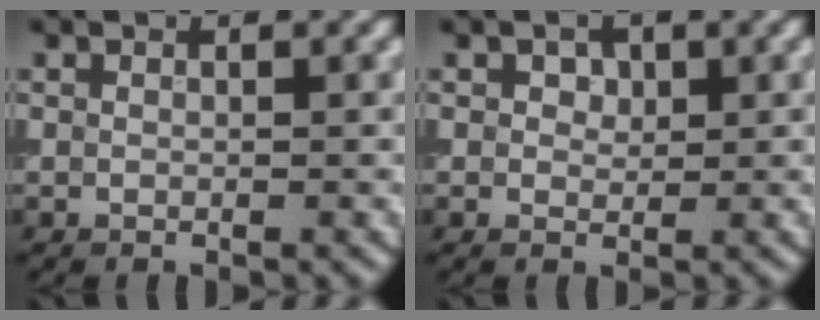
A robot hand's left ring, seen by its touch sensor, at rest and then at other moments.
{"total": 1.3, "force": [0.6, 1.0, 0.6], "torque": [-0.007, -0.001, 0.006]}